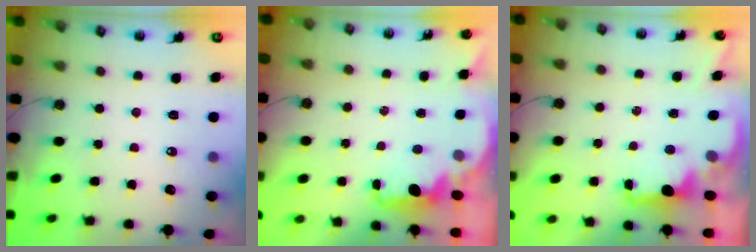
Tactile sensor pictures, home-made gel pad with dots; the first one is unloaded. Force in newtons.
{"total": 1.8, "press": 1.6, "slide": 0.7}
{"total": 1.8, "press": 1.6, "slide": 0.8}